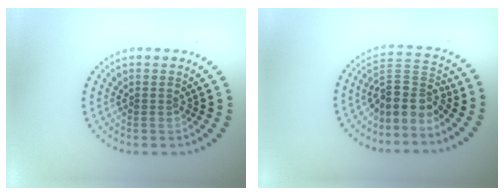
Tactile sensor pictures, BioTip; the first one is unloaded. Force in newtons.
{"total": 3.8, "press": 2.9, "slide": 2.4}